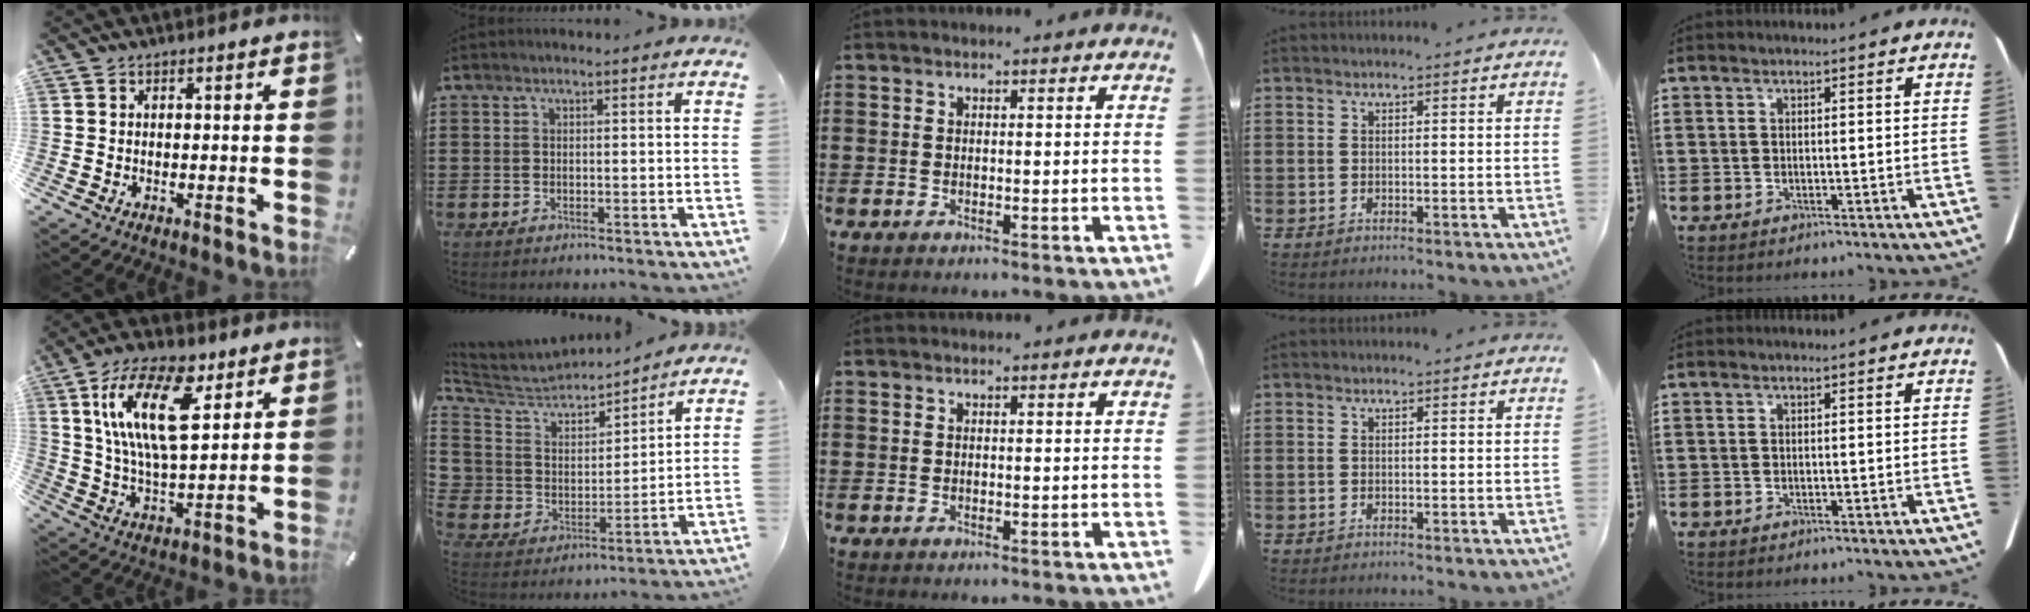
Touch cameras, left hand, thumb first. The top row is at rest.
{"thumb": {"total": 18.6, "force": [8.6, 8.4, 14.2], "torque": [-0.303, -0.015, 0.142]}, "index": {"total": 5.5, "force": [4.8, 2.6, -0.6], "torque": [-0.031, -0.045, 0.081]}}